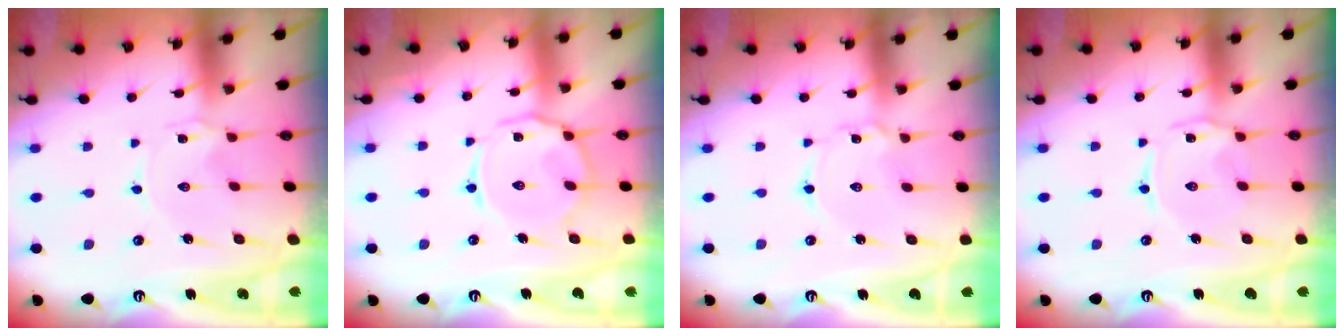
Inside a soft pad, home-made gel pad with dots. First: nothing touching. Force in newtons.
{"total": 10.3, "press": 10.2, "slide": 1.0}
{"total": 2.3, "press": 2.3, "slide": 0.2}
{"total": 2.1, "press": 2.0, "slide": 0.6}